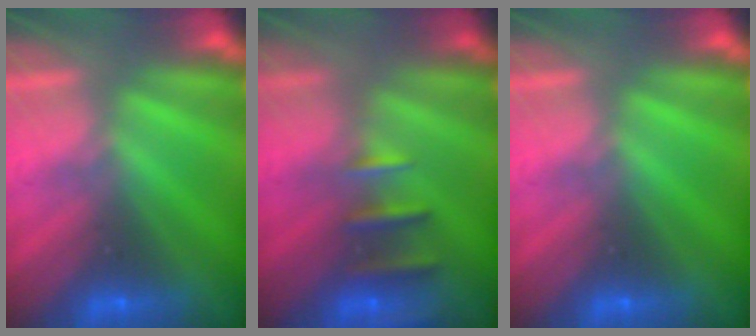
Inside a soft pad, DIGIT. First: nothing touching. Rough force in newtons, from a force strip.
{"total": 2.4}
{"total": 0.0}